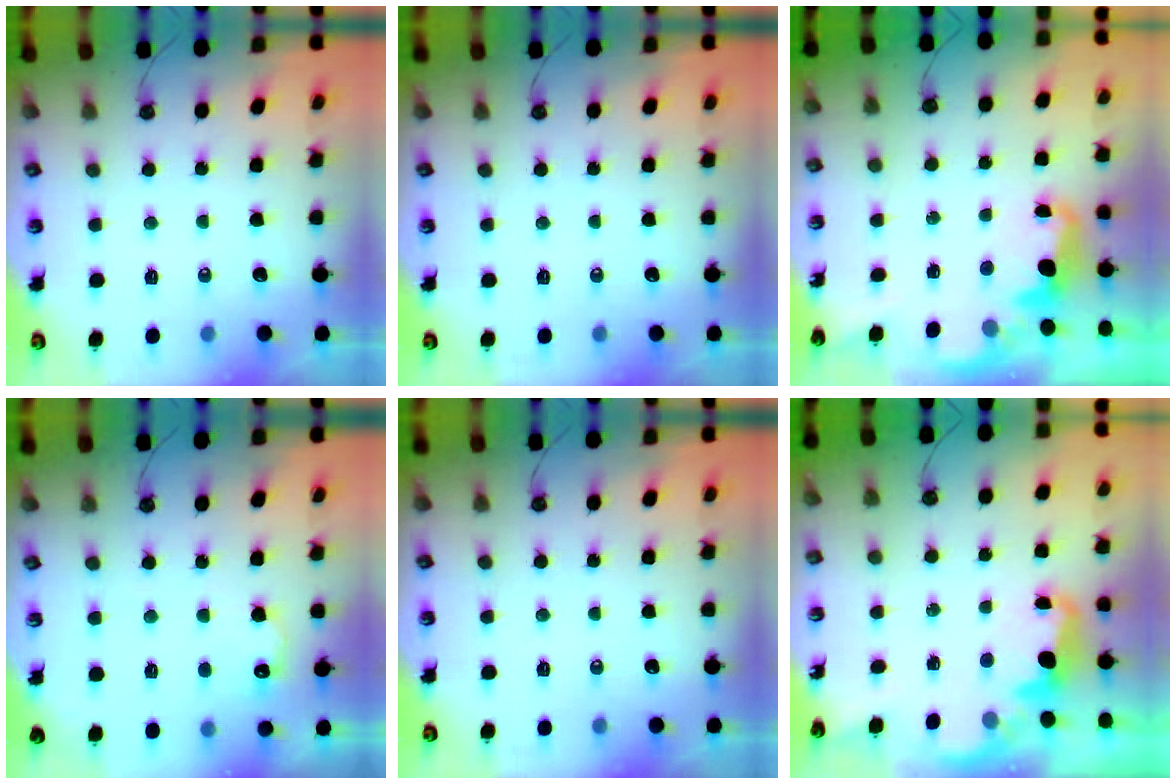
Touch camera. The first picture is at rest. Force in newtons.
{"total": 0.0}
{"total": 2.8, "press": 2.7, "slide": 0.7}
{"total": 7.1, "press": 7.1, "slide": 0.5}
{"total": 0.0}
{"total": 2.7, "press": 2.6, "slide": 0.7}